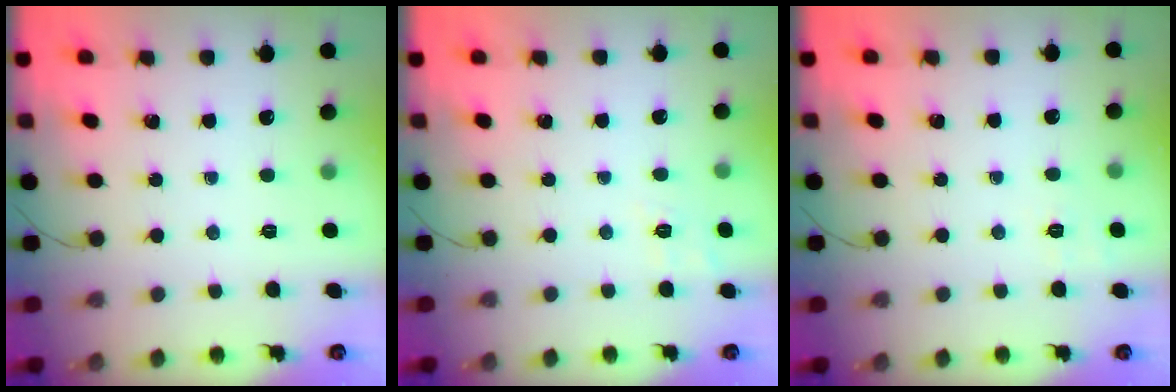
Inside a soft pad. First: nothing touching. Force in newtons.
{"total": 6.3, "press": 5.9, "slide": 2.0}
{"total": 2.1, "press": 1.2, "slide": 1.8}